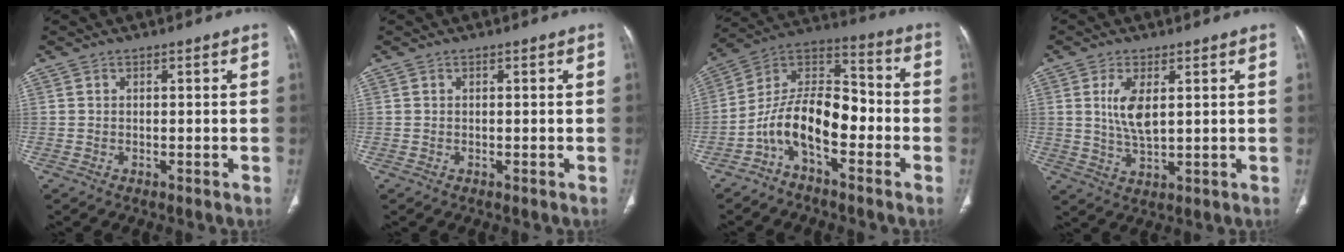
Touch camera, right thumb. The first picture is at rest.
{"total": 0.0}
{"total": 13.9, "force": [-5.1, 7.0, 10.9], "torque": [-0.181, 0.078, -0.099]}
{"total": 6.4, "force": [1.6, 2.7, 5.6], "torque": [-0.113, -0.013, 0.036]}